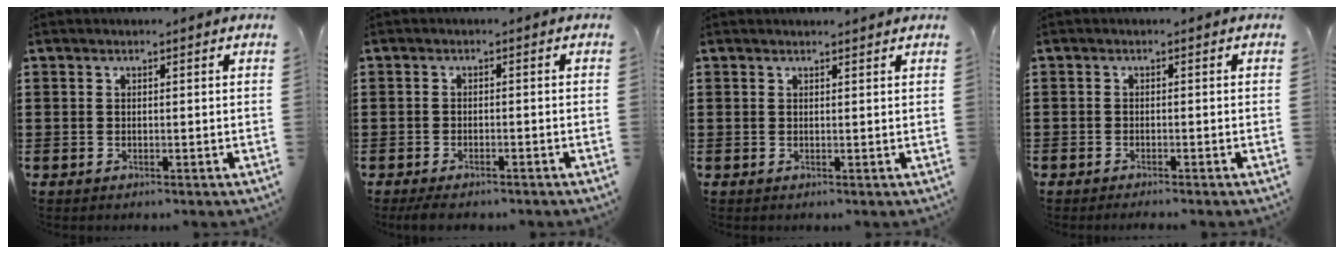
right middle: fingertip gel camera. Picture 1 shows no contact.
{"total": 1.4, "force": [-1.3, 0.2, 0.6], "torque": [-0.013, -0.001, -0.024]}
{"total": 0.6, "force": [0.6, 0.0, 0.2], "torque": [0.003, -0.005, 0.010]}
{"total": 0.8, "force": [-0.8, 0.0, 0.1], "torque": [-0.003, -0.001, -0.016]}